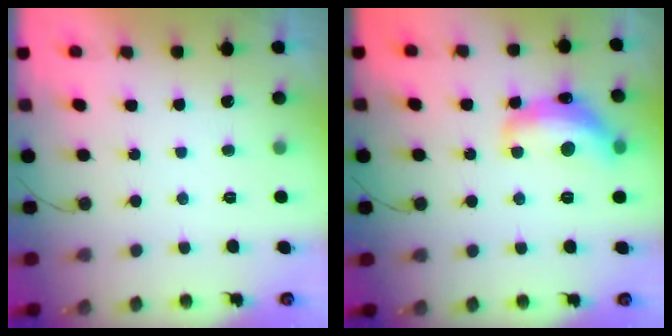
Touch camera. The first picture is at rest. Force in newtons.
{"total": 15.2, "press": 15.2, "slide": 0.9}